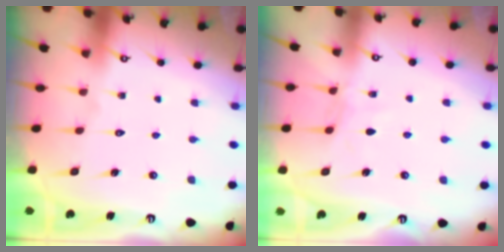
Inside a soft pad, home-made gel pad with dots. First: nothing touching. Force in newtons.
{"total": 3.4, "press": 3.4, "slide": 0.5}